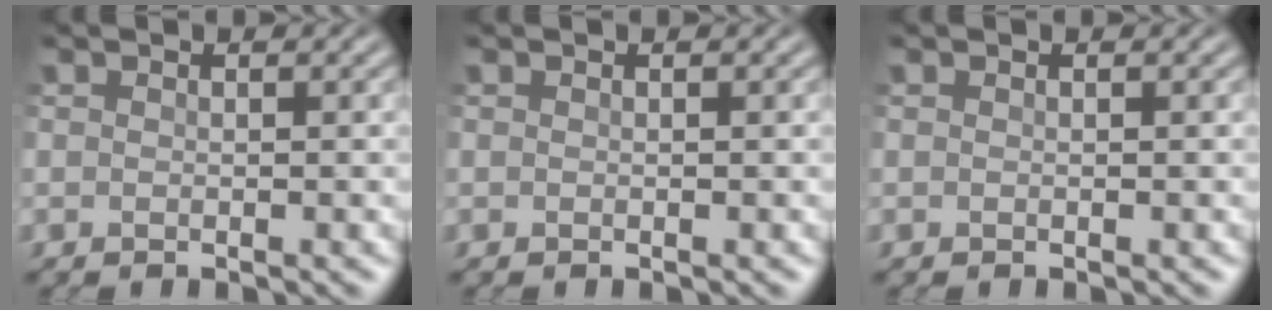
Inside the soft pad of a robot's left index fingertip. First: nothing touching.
{"total": 0.0}
{"total": 0.0}